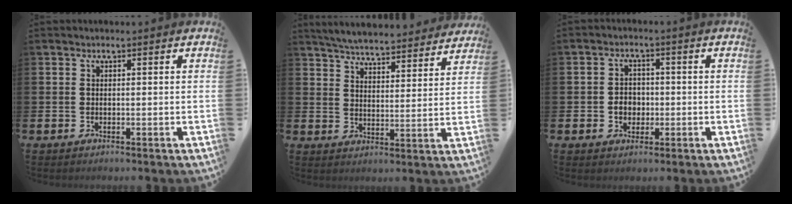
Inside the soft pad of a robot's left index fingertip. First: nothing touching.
{"total": 5.9, "force": [5.9, 0.5, 0.9], "torque": [-0.032, -0.046, 0.101]}
{"total": 3.1, "force": [-0.6, 2.6, 1.6], "torque": [-0.015, -0.001, -0.019]}